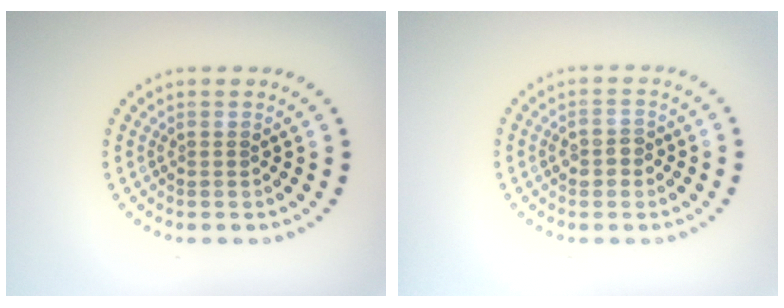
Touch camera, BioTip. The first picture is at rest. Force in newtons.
{"total": 1.6, "press": 1.6, "slide": 0.3}